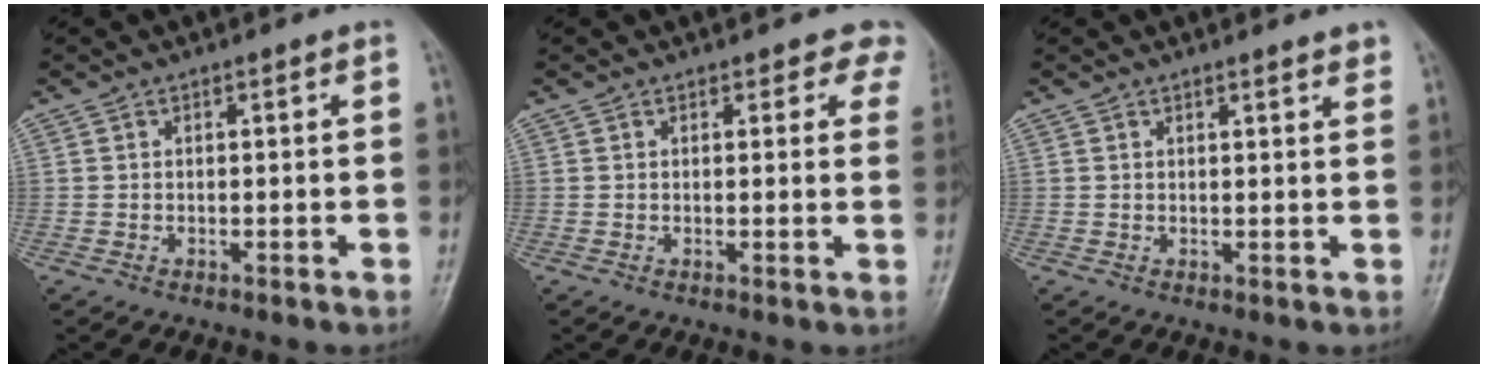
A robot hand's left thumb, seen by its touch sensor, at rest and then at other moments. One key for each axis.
{"total": 5.1, "fx": 4.1, "fy": 2.5, "fz": 1.7, "tx": 0.022, "ty": -0.014, "tz": 0.028}
{"total": 2.2, "fx": 1.9, "fy": 0.3, "fz": 1.2, "tx": -0.008, "ty": -0.007, "tz": 0.021}